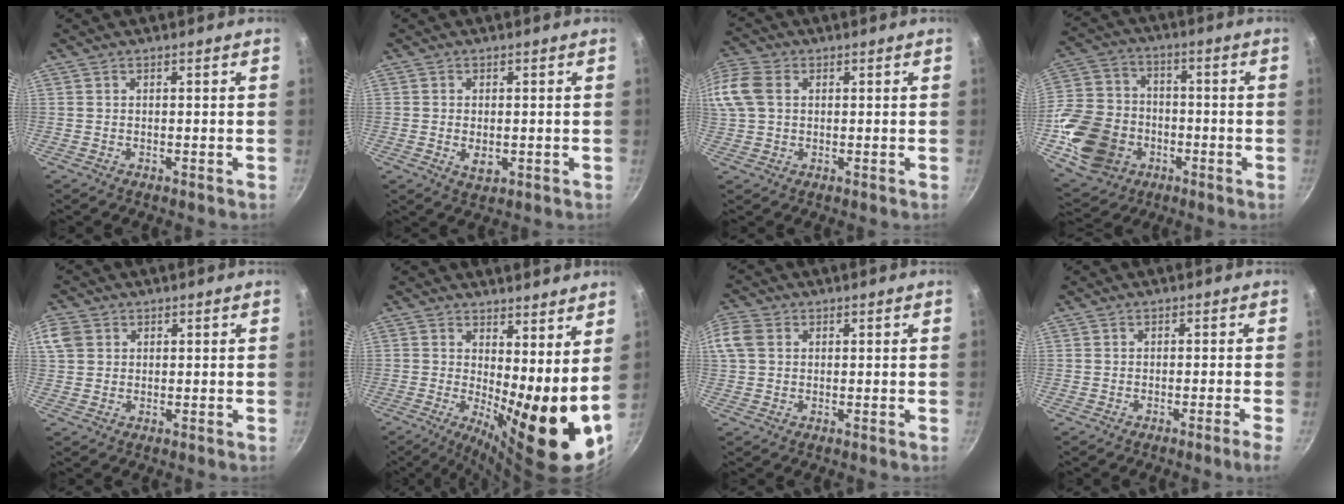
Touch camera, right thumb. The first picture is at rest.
{"total": 3.3, "force": [-0.4, 2.1, 2.5], "torque": [-0.044, -0.007, -0.004]}
{"total": 13.2, "force": [2.8, 9.9, 8.3], "torque": [-0.203, 0.031, 0.045]}
{"total": 19.8, "force": [-5.1, 15.9, 10.7], "torque": [-0.200, 0.038, -0.080]}
{"total": 5.1, "force": [1.6, 4.2, 2.4], "torque": [-0.040, 0.003, 0.025]}
{"total": 13.2, "force": [1.6, 4.2, 12.4], "torque": [-0.167, -0.023, 0.024]}
{"total": 4.6, "force": [1.0, 3.6, 2.7], "torque": [-0.054, 0.007, 0.013]}
{"total": 2.4, "force": [-1.4, -0.4, 2.0], "torque": [-0.040, 0.009, -0.021]}